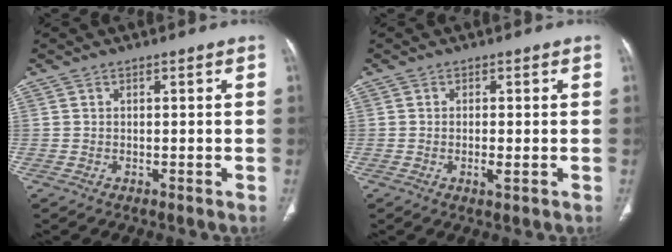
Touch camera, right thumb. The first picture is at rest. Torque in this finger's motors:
{"motor_torque": [-0.40, 0.10, -0.24, 0.10, -0.01]}